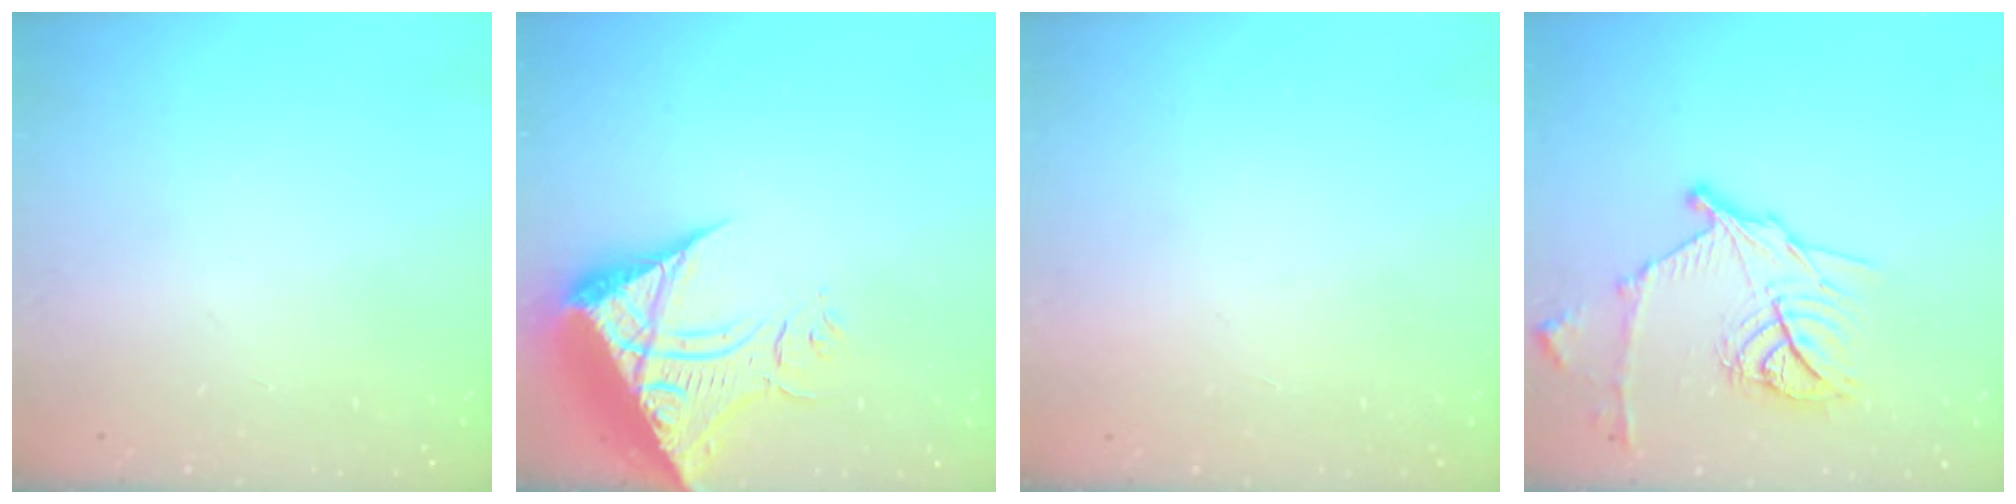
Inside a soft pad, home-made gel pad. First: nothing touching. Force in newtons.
{"total": 19.4, "press": 19.3, "slide": 2.1}
{"total": 1.5, "press": 1.5, "slide": 0.1}
{"total": 16.4, "press": 16.3, "slide": 1.0}